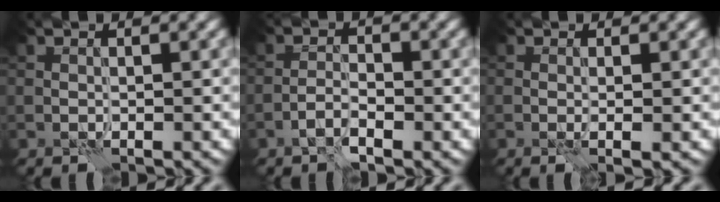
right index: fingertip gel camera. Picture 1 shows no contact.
{"total": 2.0, "force": [-1.2, 0.7, 1.4], "torque": [-0.025, 0.007, -0.028]}
{"total": 1.6, "force": [-0.1, 0.3, 1.6], "torque": [-0.022, -0.002, -0.006]}